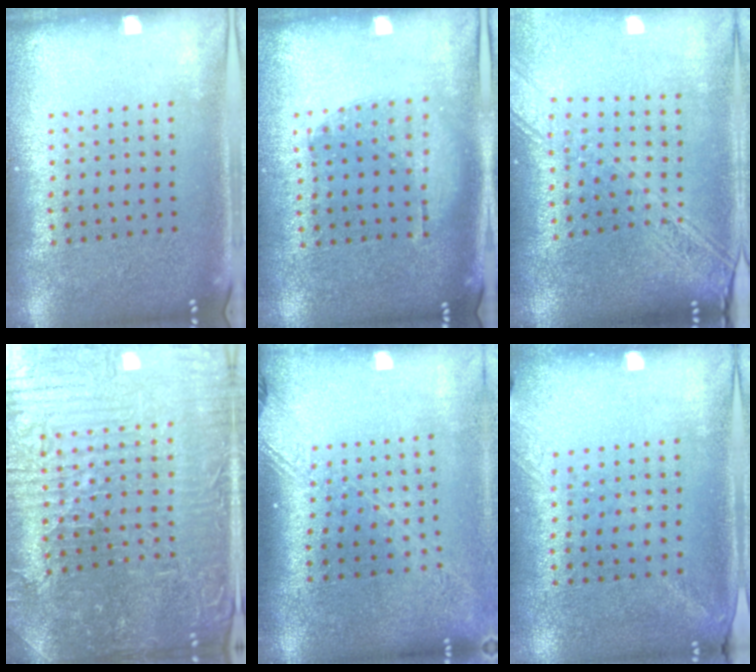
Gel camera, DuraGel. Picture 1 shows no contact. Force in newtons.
{"total": 1.1, "press": 0.9, "slide": 0.5}
{"total": 2.3, "press": 1.9, "slide": 1.3}
{"total": 4.9, "press": 4.8, "slide": 1.0}
{"total": 2.1, "press": 1.6, "slide": 1.4}
{"total": 1.3, "press": 1.0, "slide": 0.8}